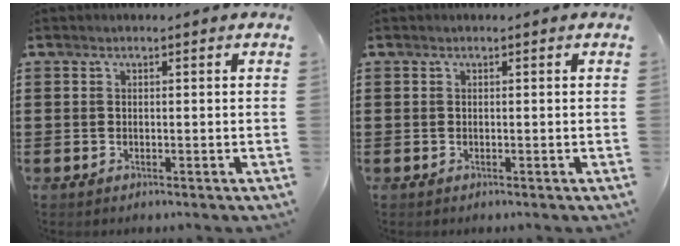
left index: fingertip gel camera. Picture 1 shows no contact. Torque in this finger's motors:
{"motor_torque": [0.00, 0.00, 0.00, -0.01]}